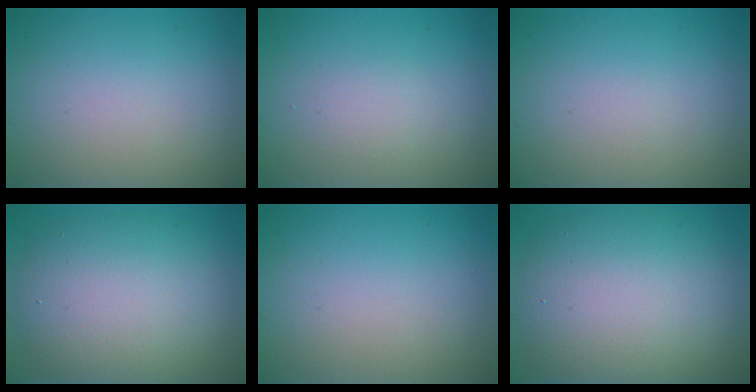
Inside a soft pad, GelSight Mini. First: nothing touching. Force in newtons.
{"total": 1.1, "press": 1.1, "slide": 0.0}
{"total": 0.0}
{"total": 8.5, "press": 8.5, "slide": 0.3}
{"total": 0.0}
{"total": 10.9, "press": 10.8, "slide": 0.7}